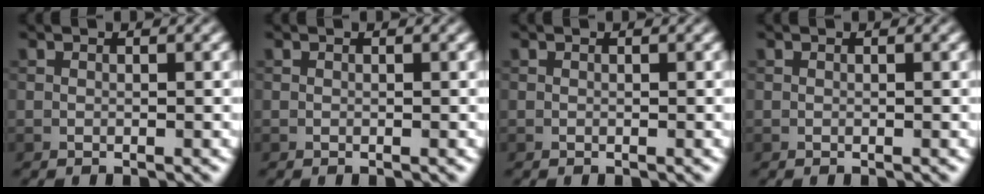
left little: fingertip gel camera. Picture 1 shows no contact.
{"total": 0.0}
{"total": 0.0}
{"total": 0.0}